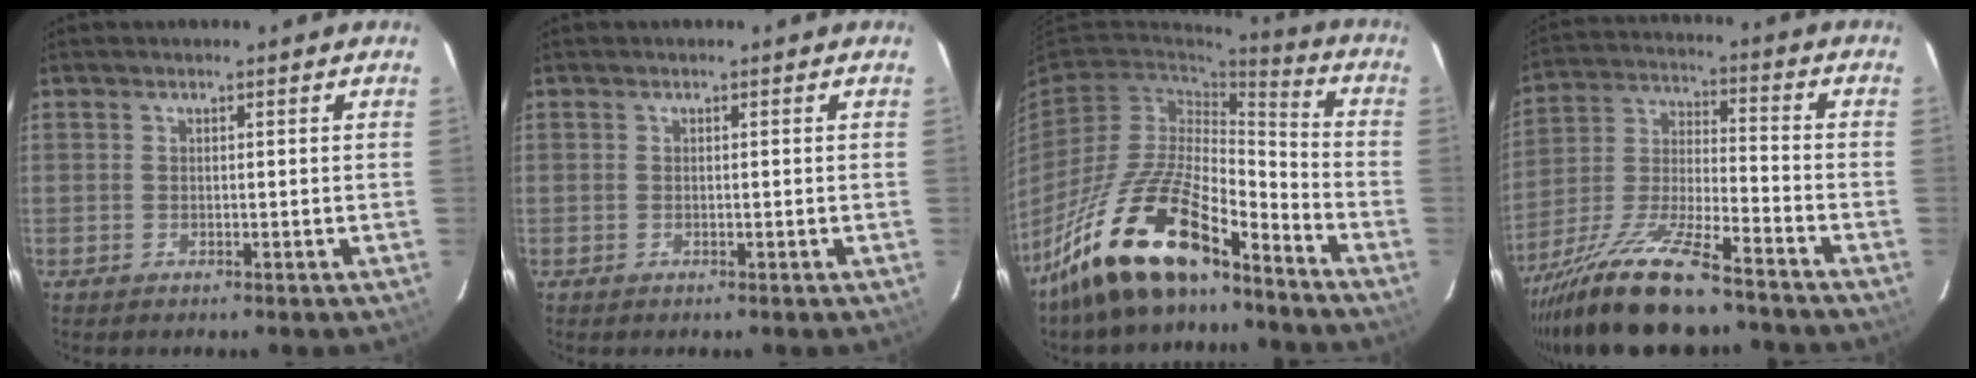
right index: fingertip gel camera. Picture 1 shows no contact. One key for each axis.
{"total": 0.0}
{"total": 19.7, "fx": -14.3, "fy": 6.1, "fz": 12.1, "tx": -0.245, "ty": -0.003, "tz": -0.266}
{"total": 18.2, "fx": -13.8, "fy": 3.5, "fz": 11.2, "tx": -0.236, "ty": -0.032, "tz": -0.245}